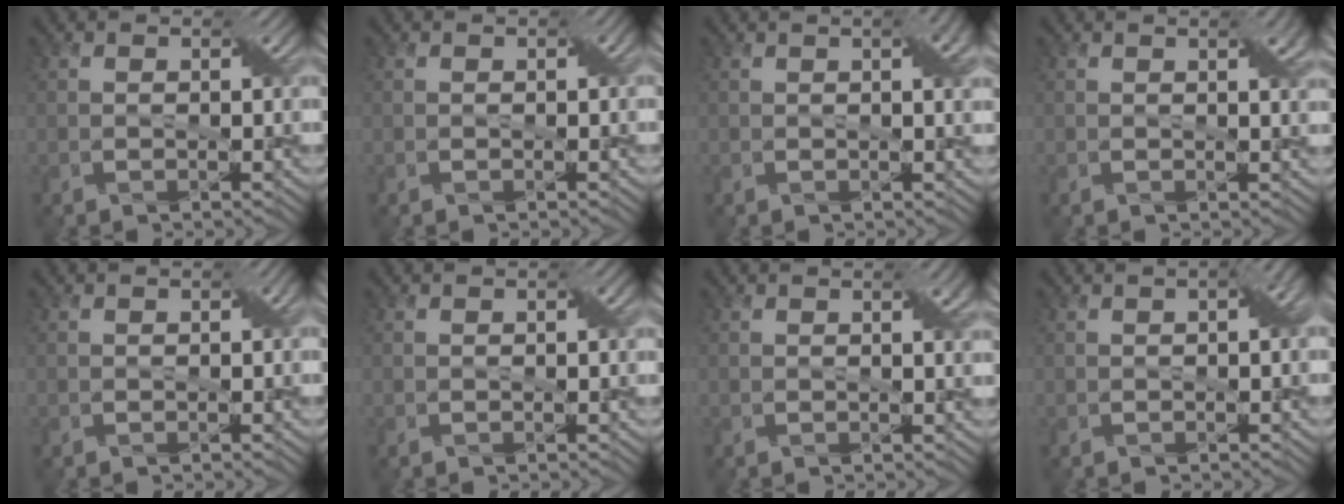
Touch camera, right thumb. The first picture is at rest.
{"total": 0.5, "force": [0.0, 0.3, 0.4], "torque": [-0.007, 0.002, 0.001]}
{"total": 3.6, "force": [1.2, 0.9, 3.3], "torque": [-0.046, 0.010, 0.016]}
{"total": 2.5, "force": [1.2, 0.6, 2.1], "torque": [-0.032, 0.002, 0.020]}
{"total": 0.9, "force": [0.0, 0.5, 0.8], "torque": [-0.011, 0.004, 0.001]}
{"total": 0.7, "force": [0.1, 0.2, 0.7], "torque": [-0.011, 0.002, 0.003]}
{"total": 2.1, "force": [0.9, 0.4, 1.8], "torque": [-0.025, 0.004, 0.016]}
{"total": 2.0, "force": [0.2, 0.4, 2.0], "torque": [-0.028, 0.010, 0.002]}